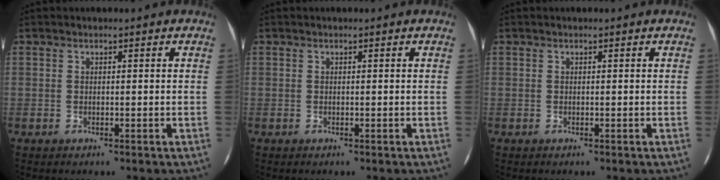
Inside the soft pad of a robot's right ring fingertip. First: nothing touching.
{"total": 0.0}
{"total": 0.0}